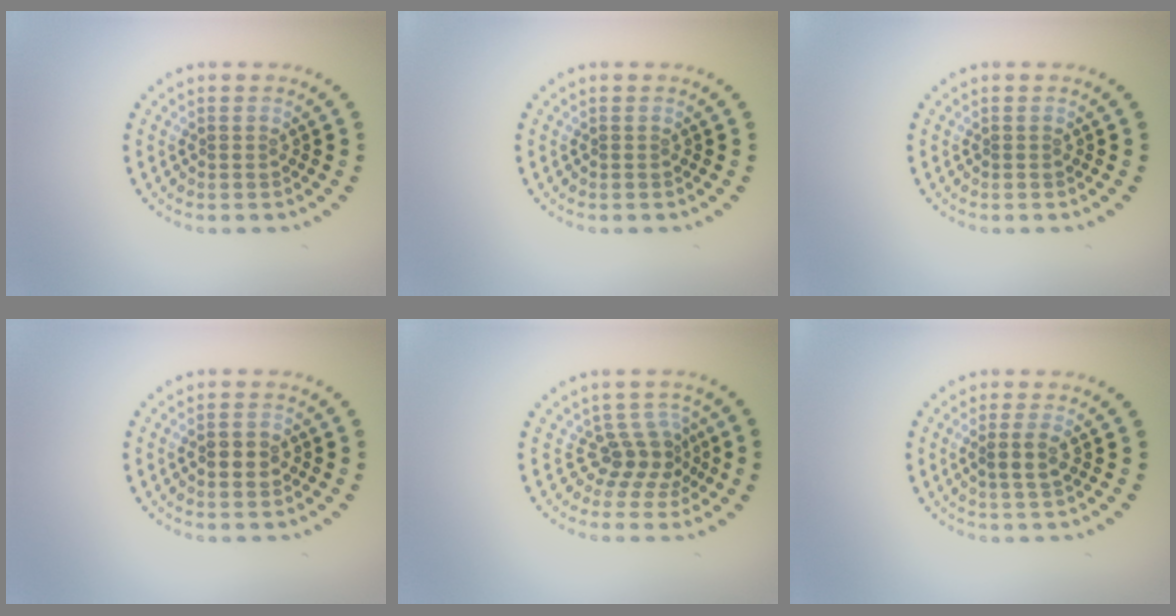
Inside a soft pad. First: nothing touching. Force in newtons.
{"total": 0.0}
{"total": 0.0}
{"total": 1.6, "press": 1.6, "slide": 0.2}
{"total": 2.7, "press": 1.9, "slide": 2.0}
{"total": 1.8, "press": 1.4, "slide": 1.1}